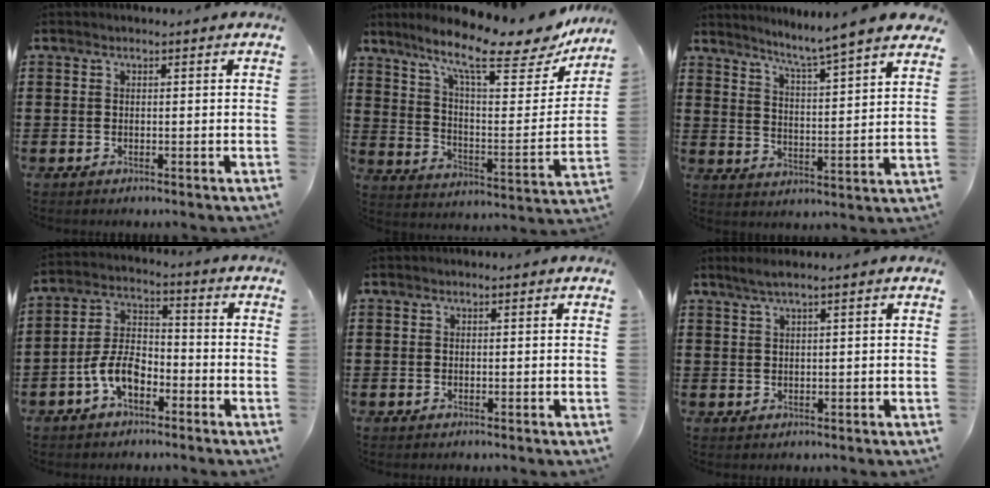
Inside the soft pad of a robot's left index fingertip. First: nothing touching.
{"total": 12.6, "force": [9.6, 1.9, 7.9], "torque": [-0.164, -0.055, 0.156]}
{"total": 5.6, "force": [5.0, -1.5, 2.2], "torque": [-0.064, -0.045, 0.077]}
{"total": 7.0, "force": [-3.8, 3.8, 4.6], "torque": [-0.112, 0.008, -0.078]}
{"total": 0.0}
{"total": 1.8, "force": [0.9, -0.2, 1.5], "torque": [-0.029, -0.001, 0.016]}